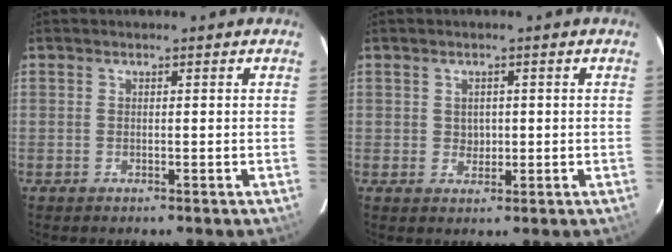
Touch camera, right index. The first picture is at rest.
{"total": 2.0, "force": [0.1, 1.8, 0.6], "torque": [-0.007, 0.004, 0.004]}